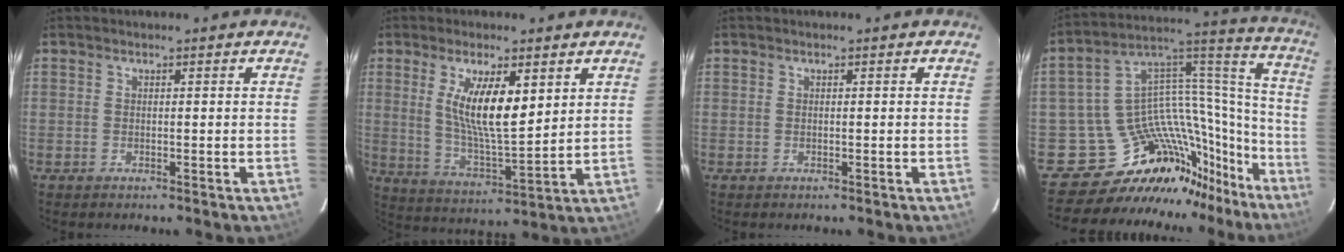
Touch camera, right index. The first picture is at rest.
{"total": 11.8, "force": [4.4, 3.1, 10.5], "torque": [-0.191, -0.008, 0.086]}
{"total": 0.0}
{"total": 23.0, "force": [-19.5, 11.1, 4.9], "torque": [-0.046, 0.106, -0.302]}